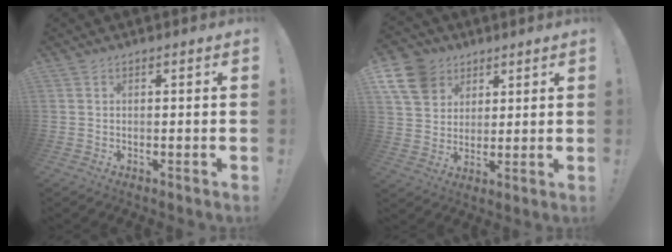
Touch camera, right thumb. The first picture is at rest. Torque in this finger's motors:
{"motor_torque": [0.07, 0.09, 0.16, 0.09, 0.17]}